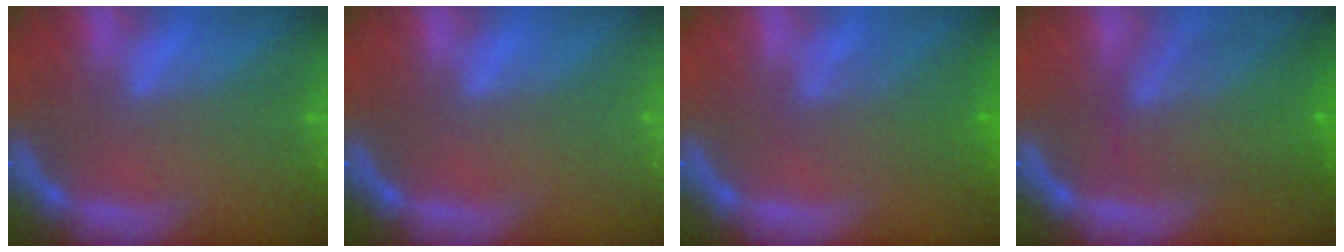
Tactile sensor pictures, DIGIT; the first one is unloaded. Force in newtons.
{"total": 0.0}
{"total": 3.5}
{"total": 7.1}